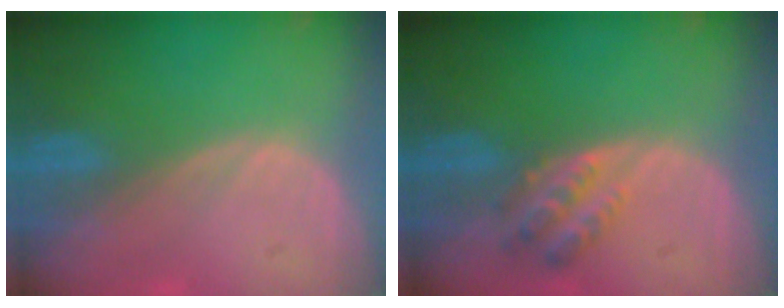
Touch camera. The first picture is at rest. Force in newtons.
{"total": 4.4, "press": 3.9, "slide": 2.0}